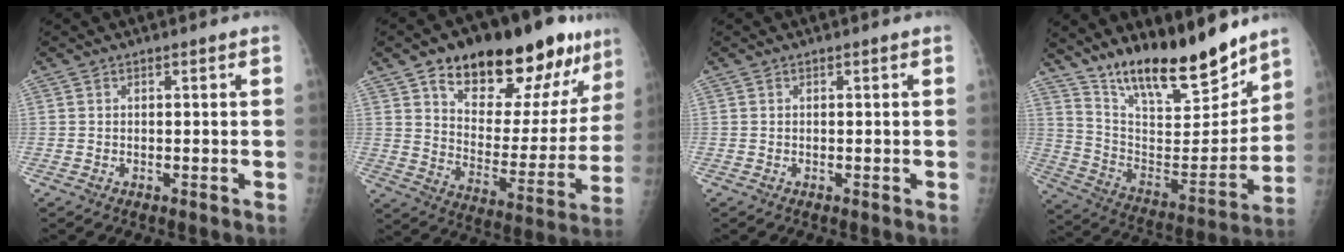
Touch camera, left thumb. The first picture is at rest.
{"total": 25.8, "force": [17.0, 11.0, 16.0], "torque": [-0.178, -0.061, 0.260]}
{"total": 0.0}
{"total": 20.9, "force": [16.7, 5.9, 11.1], "torque": [-0.140, -0.101, 0.290]}